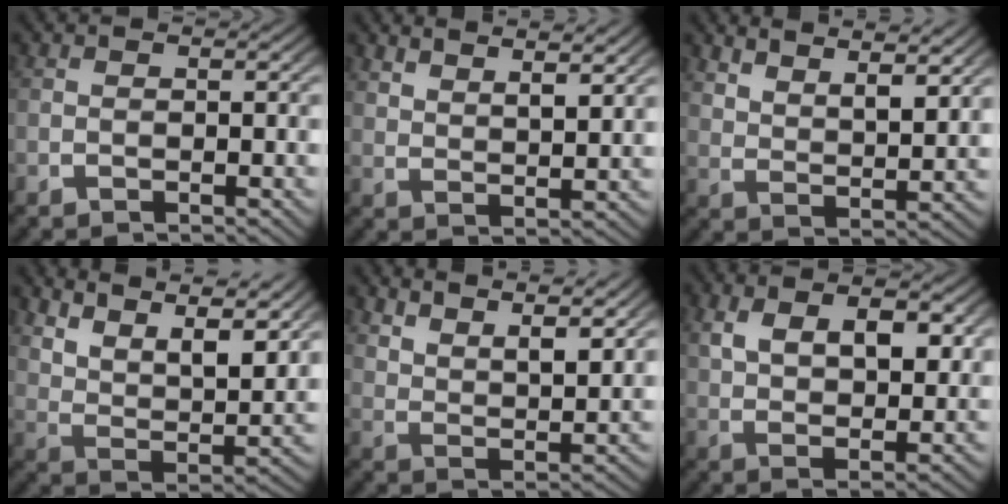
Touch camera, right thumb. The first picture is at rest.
{"total": 3.7, "force": [3.5, 0.4, 1.2], "torque": [-0.020, 0.001, 0.068]}
{"total": 4.6, "force": [4.1, 1.0, 1.9], "torque": [-0.032, -0.004, 0.080]}
{"total": 11.7, "force": [6.1, 6.2, 7.7], "torque": [-0.128, 0.003, 0.094]}
{"total": 5.1, "force": [4.3, 1.4, 2.3], "torque": [-0.038, -0.006, 0.082]}
{"total": 5.3, "force": [1.8, 2.6, 4.2], "torque": [-0.070, -0.003, 0.042]}